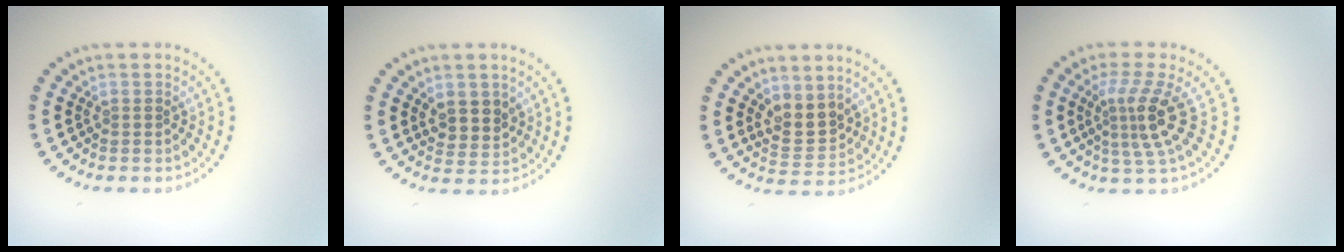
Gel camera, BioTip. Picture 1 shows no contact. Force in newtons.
{"total": 2.5, "press": 2.3, "slide": 0.8}
{"total": 2.9, "press": 2.6, "slide": 1.3}
{"total": 3.8, "press": 2.6, "slide": 2.8}